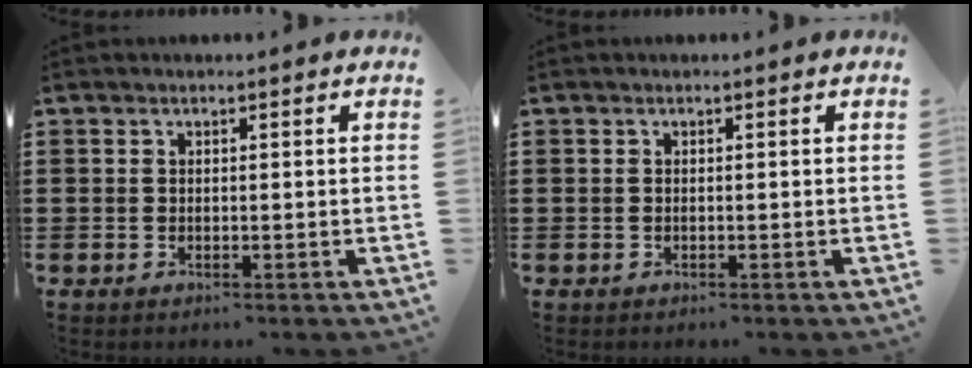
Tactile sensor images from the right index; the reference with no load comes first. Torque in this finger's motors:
{"motor_torque": [0.51, 1.63, -0.01, 0.00]}